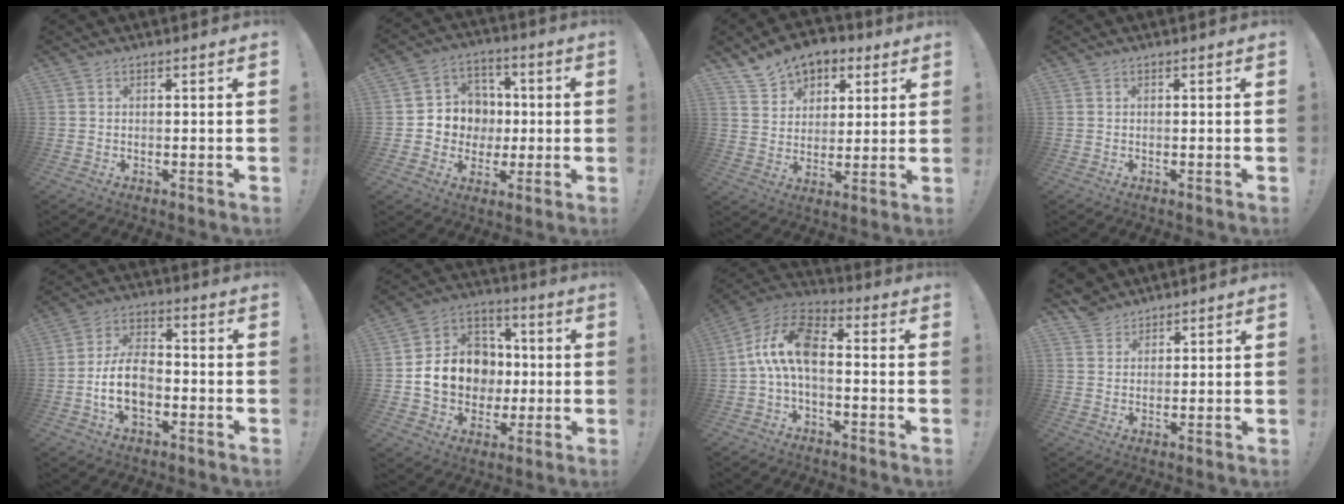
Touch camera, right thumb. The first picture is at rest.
{"total": 9.6, "force": [-1.2, 9.3, 2.1], "torque": [-0.025, 0.013, -0.010]}
{"total": 11.0, "force": [7.3, 7.5, 3.3], "torque": [-0.055, -0.046, 0.141]}
{"total": 0.0}
{"total": 11.2, "force": [-3.6, 6.7, 8.2], "torque": [-0.161, 0.012, -0.064]}
{"total": 15.4, "force": [-1.1, 13.2, 7.9], "torque": [-0.125, 0.020, -0.006]}
{"total": 12.1, "force": [-0.4, 6.3, 10.3], "torque": [-0.203, 0.015, -0.005]}
{"total": 5.3, "force": [4.4, 2.8, 0.5], "torque": [-0.002, -0.028, 0.085]}